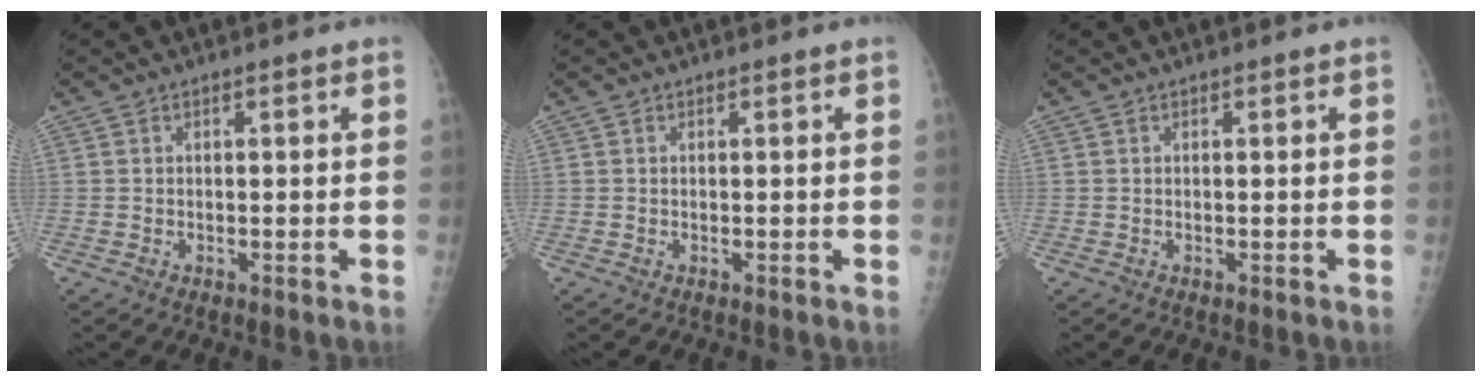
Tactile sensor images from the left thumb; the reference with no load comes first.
{"total": 0.0}
{"total": 0.0}